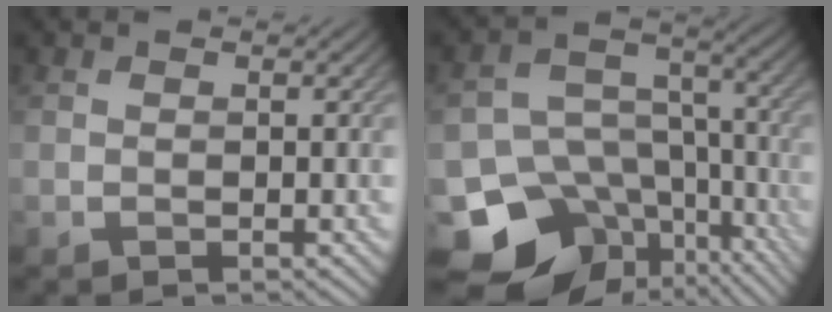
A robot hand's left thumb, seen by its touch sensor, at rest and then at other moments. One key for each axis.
{"total": 15.5, "fx": -8.5, "fy": 11.1, "fz": 6.6, "tx": -0.140, "ty": -0.026, "tz": -0.117}